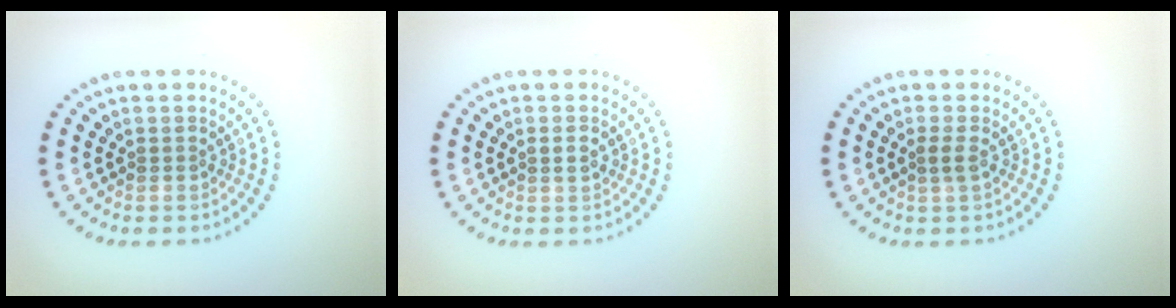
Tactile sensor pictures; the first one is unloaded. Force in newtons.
{"total": 1.0, "press": 1.0, "slide": 0.3}
{"total": 1.1, "press": 0.8, "slide": 0.7}